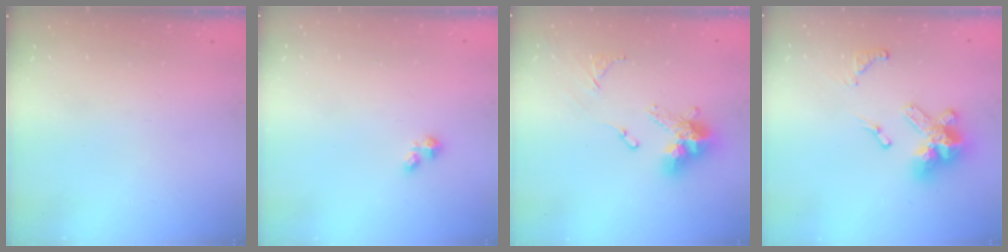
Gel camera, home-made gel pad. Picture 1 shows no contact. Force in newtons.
{"total": 1.1, "press": 1.1, "slide": 0.3}
{"total": 13.8, "press": 13.7, "slide": 1.4}
{"total": 14.1, "press": 14.1, "slide": 0.9}